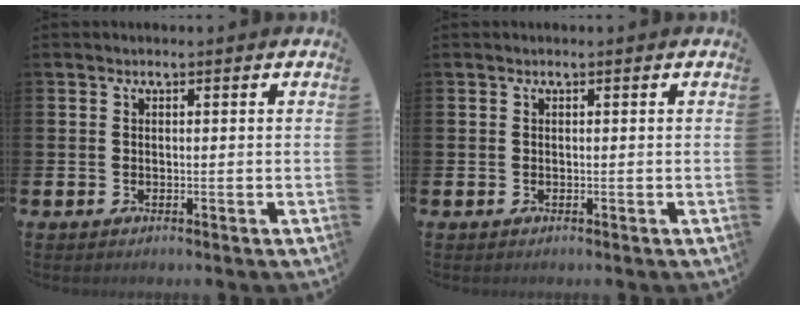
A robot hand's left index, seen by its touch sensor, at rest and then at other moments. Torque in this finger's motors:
{"motor_torque": [-0.10, 0.10, 0.01, -0.01]}